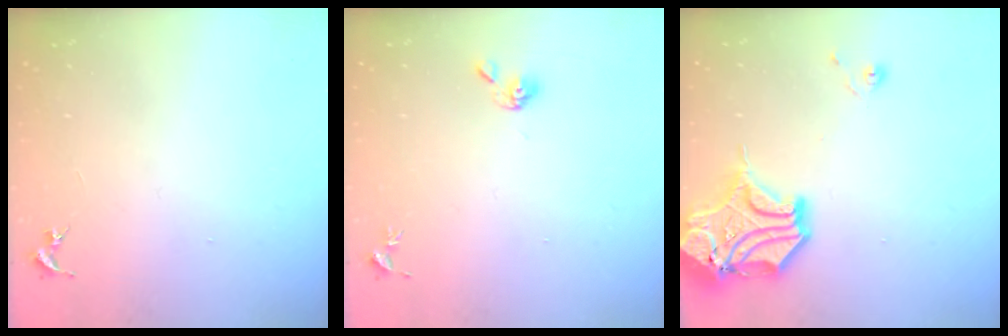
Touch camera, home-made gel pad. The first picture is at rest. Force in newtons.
{"total": 5.2, "press": 5.1, "slide": 0.6}
{"total": 16.5, "press": 16.3, "slide": 2.5}